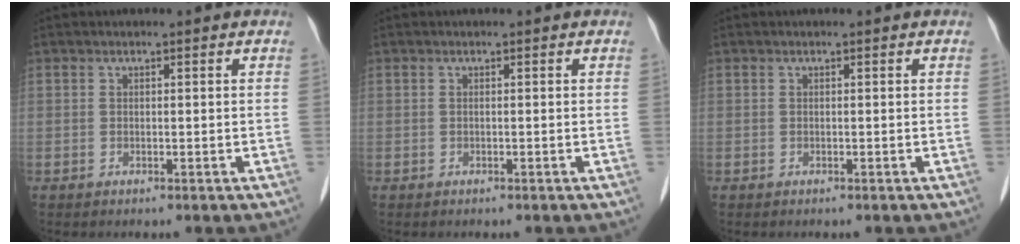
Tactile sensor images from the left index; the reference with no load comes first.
{"total": 0.0}
{"total": 0.0}